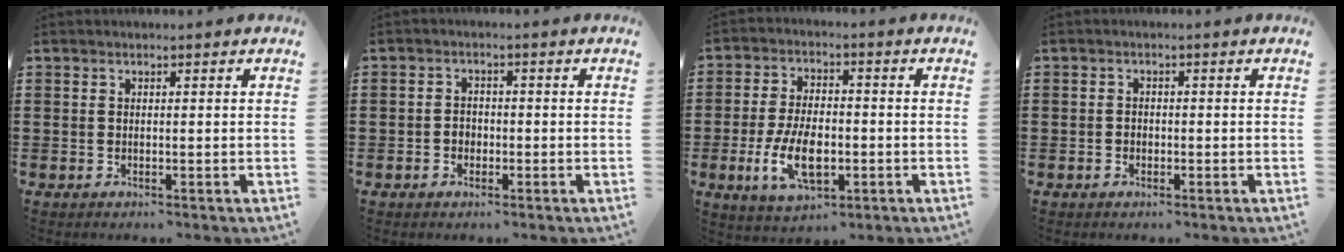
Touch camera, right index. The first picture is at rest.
{"total": 1.9, "force": [-0.7, 1.5, 0.9], "torque": [-0.021, 0.001, -0.016]}
{"total": 9.1, "force": [-2.6, 4.4, 7.4], "torque": [-0.155, -0.010, -0.051]}
{"total": 0.9, "force": [-0.5, 0.6, 0.4], "torque": [-0.009, -0.001, -0.009]}